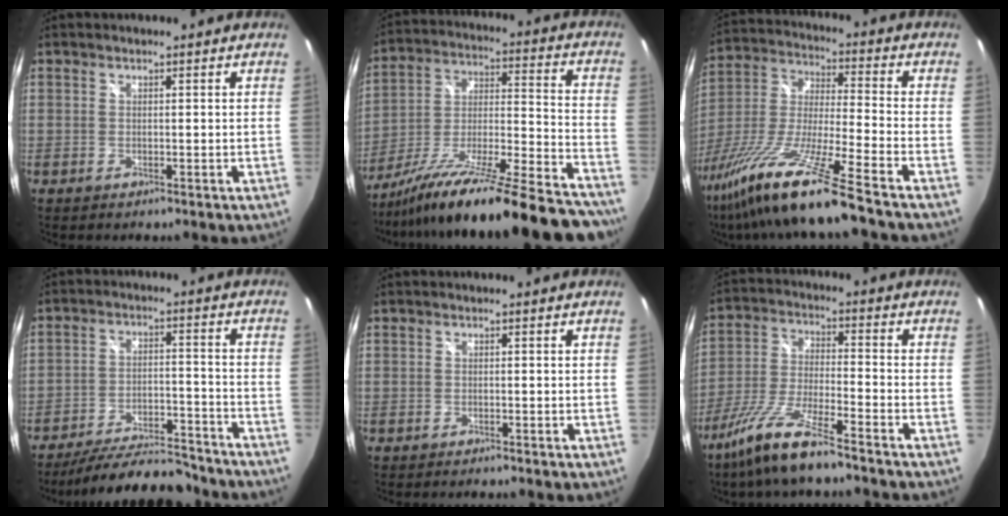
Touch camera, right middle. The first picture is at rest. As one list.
[{"total": 31.1, "force": [-25.6, 3.5, 17.4], "torque": [-0.262, -0.055, -0.385]}, {"total": 22.1, "force": [-16.3, -0.3, 14.9], "torque": [-0.295, -0.044, -0.302]}, {"total": 16.2, "force": [-14.6, 3.3, 6.1], "torque": [-0.116, 0.002, -0.208]}, {"total": 1.4, "force": [-1.3, 0.2, 0.5], "torque": [-0.011, -0.011, -0.023]}, {"total": 11.1, "force": [-8.6, 0.5, 7.0], "torque": [-0.149, -0.014, -0.161]}]